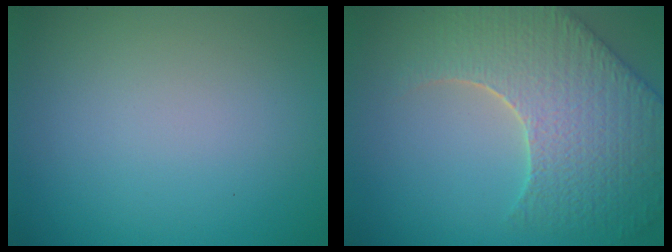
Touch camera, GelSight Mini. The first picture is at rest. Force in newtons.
{"total": 8.3, "press": 6.4, "slide": 5.2}